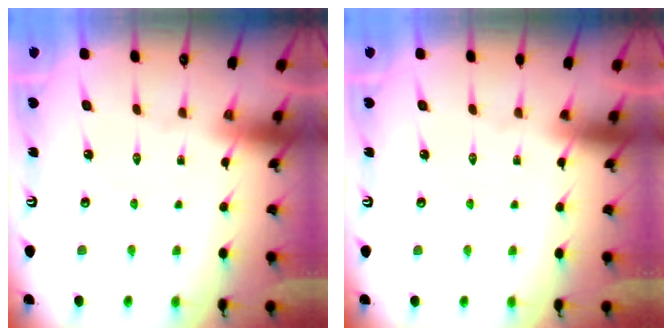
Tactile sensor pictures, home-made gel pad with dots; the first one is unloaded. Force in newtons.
{"total": 0.0}